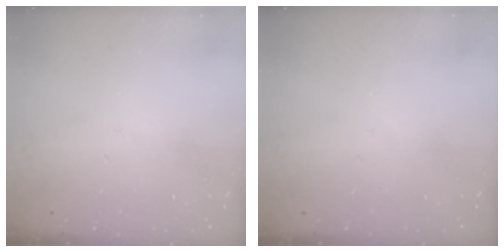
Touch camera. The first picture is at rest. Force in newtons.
{"total": 0.0}